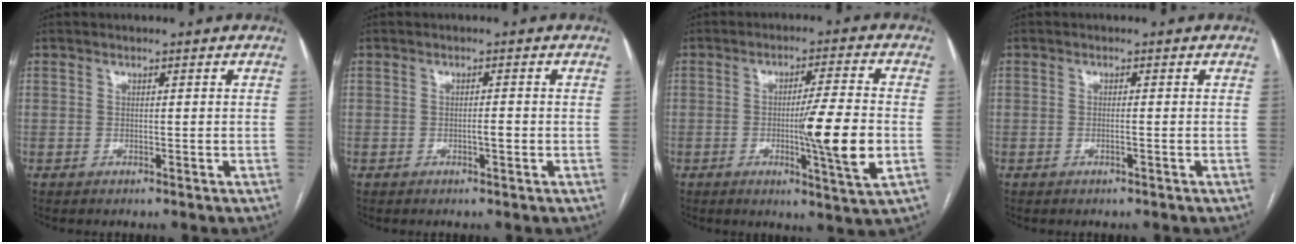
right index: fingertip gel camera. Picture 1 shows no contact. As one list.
[{"total": 1.2, "force": [-0.4, 0.1, 1.1], "torque": [-0.021, 0.001, -0.007]}, {"total": 11.1, "force": [-1.9, -0.4, 10.9], "torque": [-0.167, -0.017, -0.035]}, {"total": 0.8, "force": [-0.3, -0.1, 0.7], "torque": [-0.014, 0.001, -0.004]}]